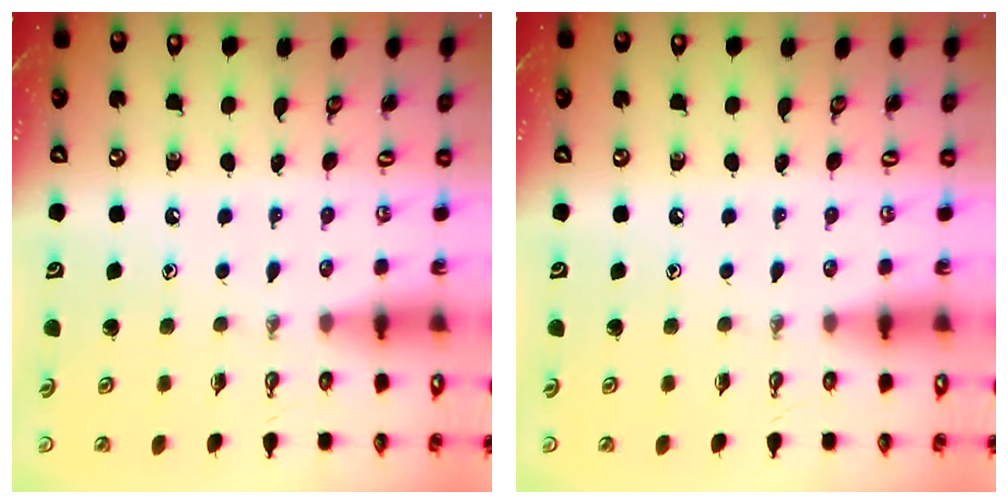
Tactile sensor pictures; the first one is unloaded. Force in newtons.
{"total": 0.0}